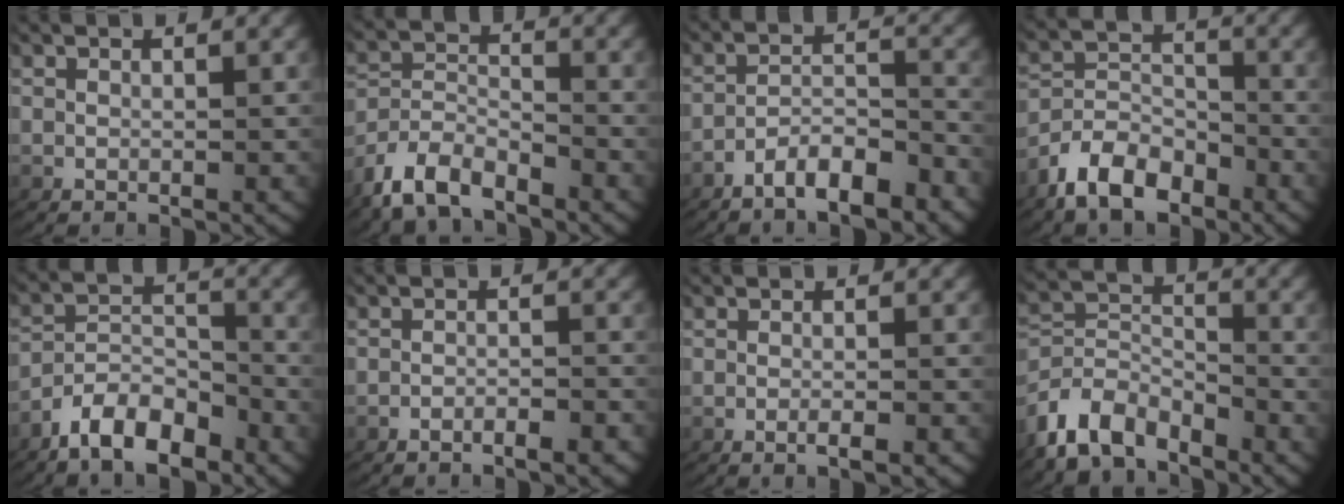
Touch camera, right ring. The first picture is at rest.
{"total": 6.2, "force": [-4.1, 4.1, 2.2], "torque": [-0.069, -0.024, -0.069]}
{"total": 5.7, "force": [-4.6, 1.9, 2.7], "torque": [-0.036, -0.005, -0.079]}
{"total": 5.7, "force": [-3.4, 3.7, 2.7], "torque": [-0.051, -0.019, -0.059]}
{"total": 6.1, "force": [-4.1, 3.3, 3.2], "torque": [-0.052, -0.015, -0.069]}
{"total": 2.0, "force": [-1.8, 0.5, 0.8], "torque": [-0.009, -0.001, -0.037]}
{"total": 1.8, "force": [-1.1, 0.2, 1.4], "torque": [-0.025, 0.000, -0.020]}
{"total": 7.7, "force": [-4.6, 5.5, 3.1], "torque": [-0.066, -0.035, -0.075]}